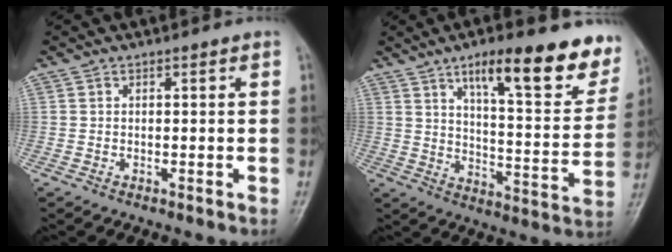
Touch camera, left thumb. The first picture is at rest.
{"total": 19.9, "force": [12.5, 5.9, 14.4], "torque": [-0.152, -0.056, 0.183]}